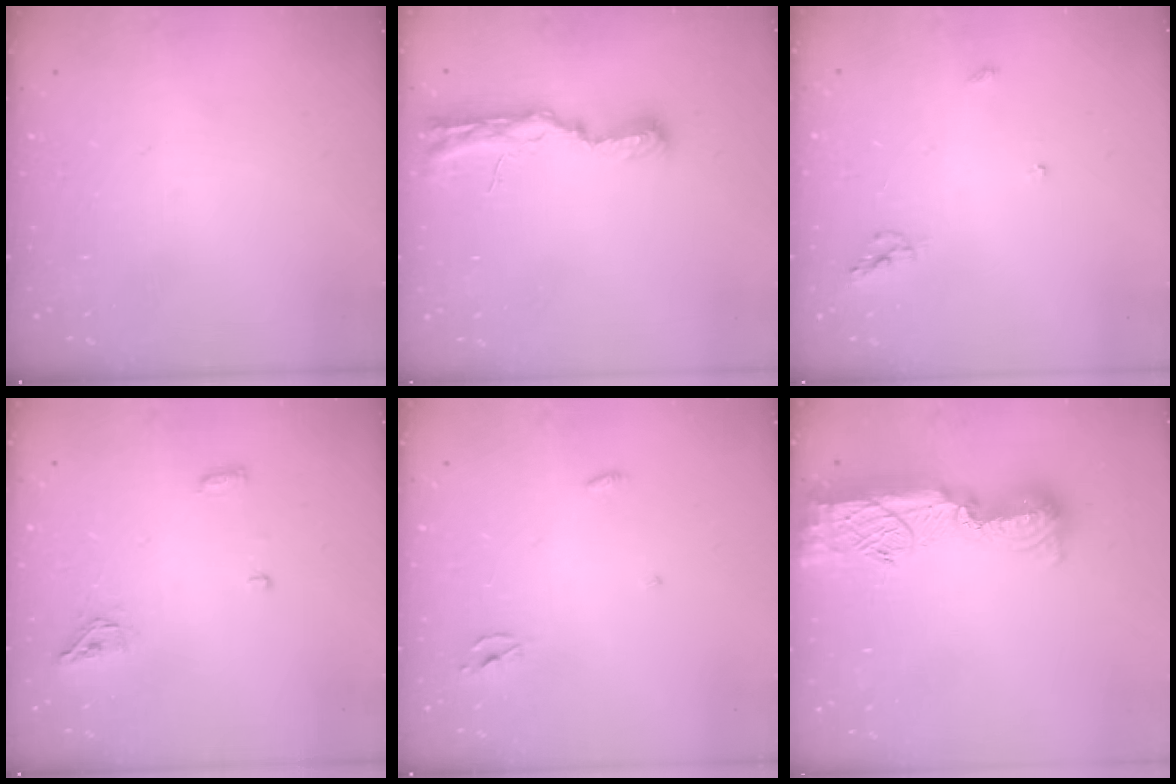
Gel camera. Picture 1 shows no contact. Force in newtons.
{"total": 8.8, "press": 8.7, "slide": 0.9}
{"total": 5.6, "press": 5.6, "slide": 0.7}
{"total": 4.9, "press": 4.8, "slide": 1.0}
{"total": 2.3, "press": 2.3, "slide": 0.1}
{"total": 17.4, "press": 16.6, "slide": 5.5}